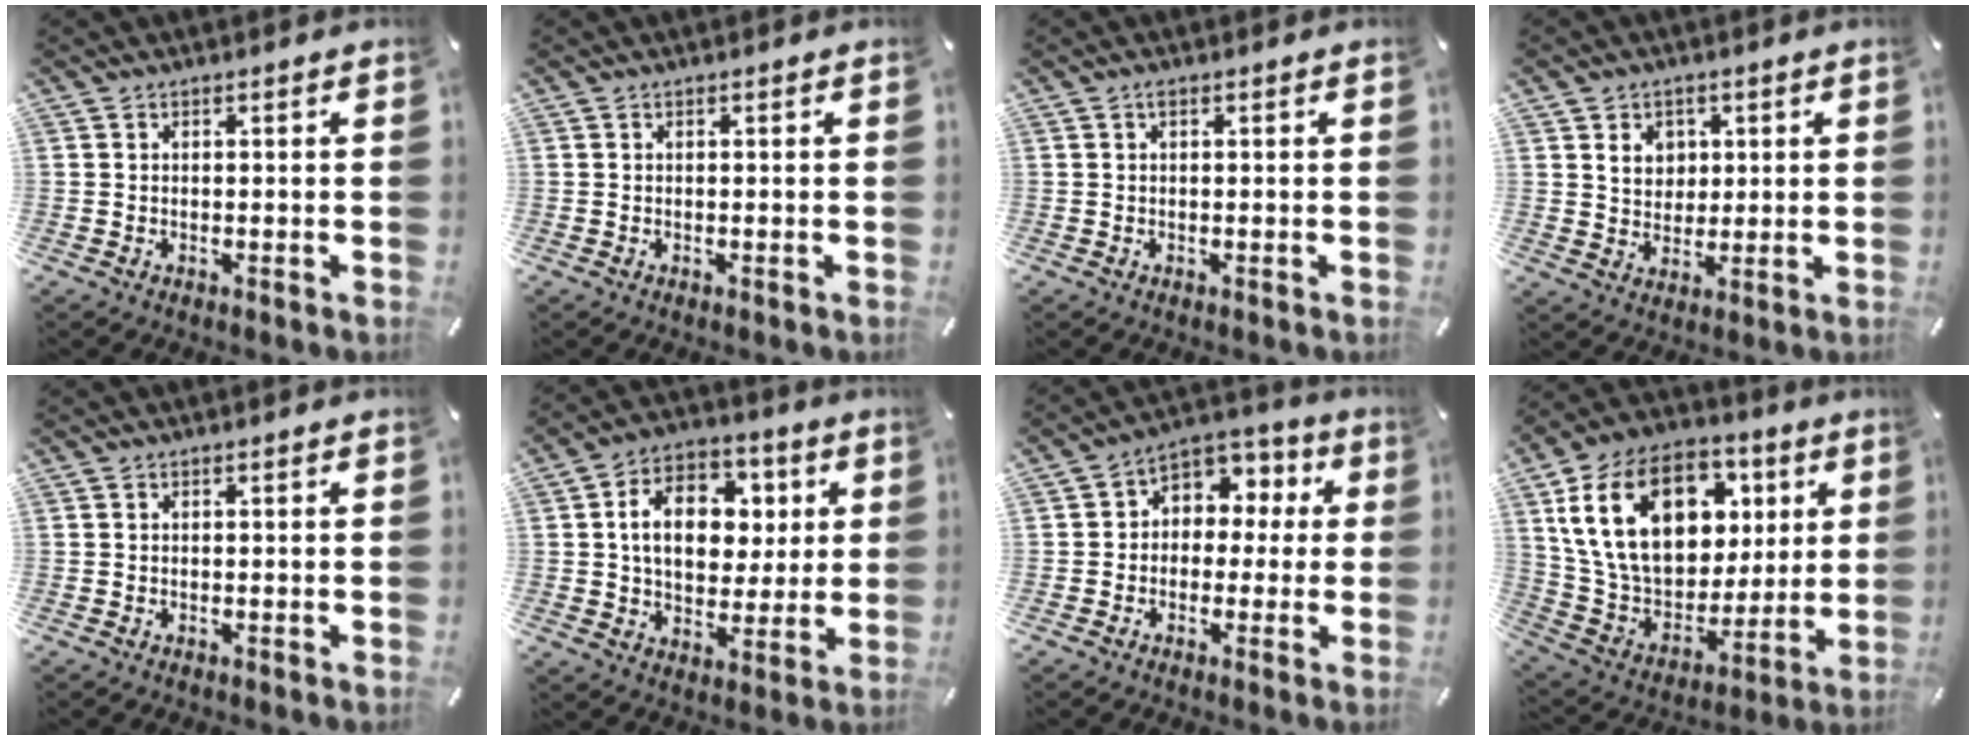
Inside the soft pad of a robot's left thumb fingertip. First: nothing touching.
{"total": 0.0}
{"total": 0.6, "force": [0.2, 0.2, 0.6], "torque": [-0.012, 0.002, 0.003]}
{"total": 5.7, "force": [1.8, 5.1, 1.7], "torque": [-0.027, 0.001, 0.028]}
{"total": 0.0}
{"total": 14.1, "force": [2.7, 10.6, 8.9], "torque": [-0.135, 0.006, 0.048]}
{"total": 6.5, "force": [0.0, 6.1, 2.2], "torque": [-0.036, 0.000, 0.000]}
{"total": 24.0, "force": [8.1, 17.0, 14.8], "torque": [-0.277, -0.014, 0.148]}